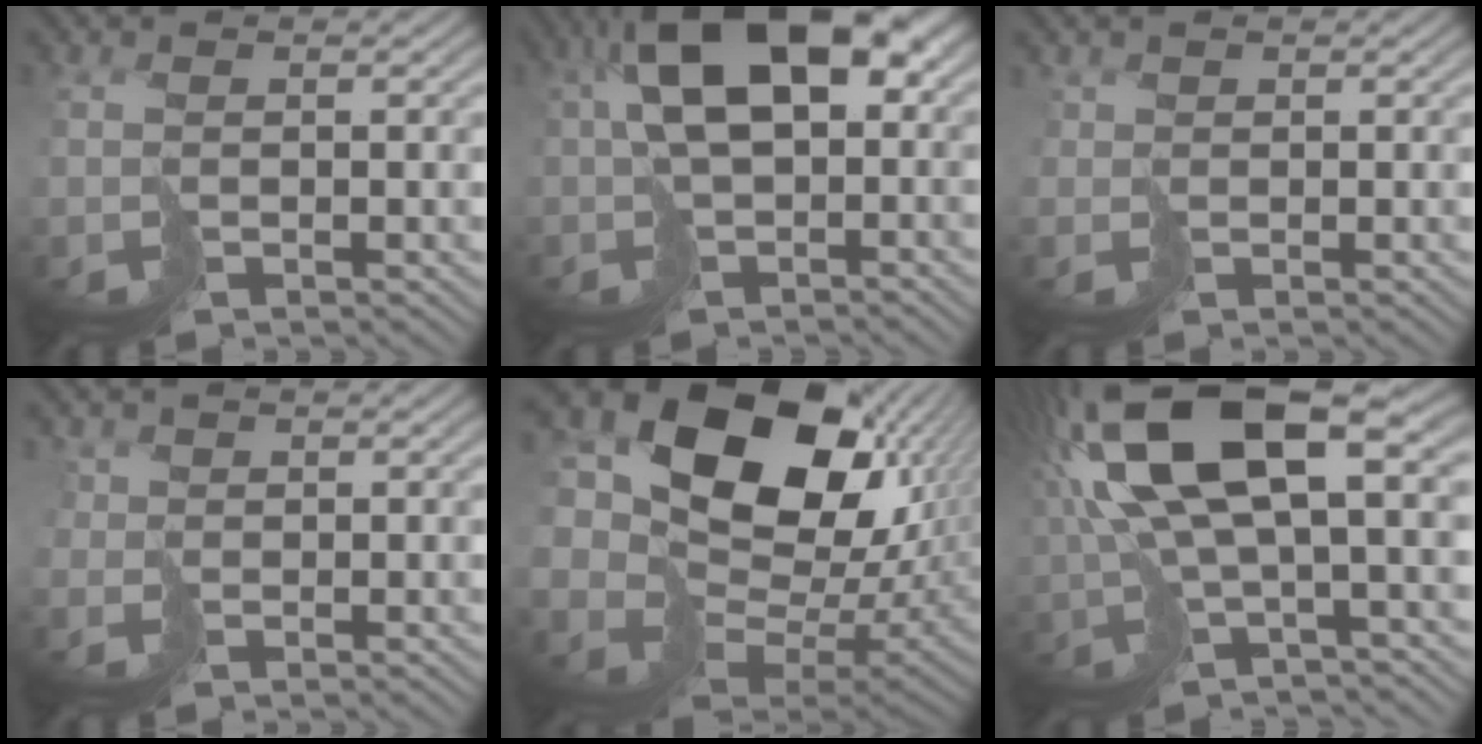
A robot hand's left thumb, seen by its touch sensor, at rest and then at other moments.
{"total": 12.9, "force": [1.4, 6.9, 10.8], "torque": [-0.184, 0.000, 0.024]}
{"total": 0.8, "force": [0.2, 0.6, -0.4], "torque": [0.007, -0.003, 0.006]}
{"total": 2.0, "force": [0.3, 1.9, 0.3], "torque": [-0.019, -0.007, 0.005]}
{"total": 21.4, "force": [7.7, 15.4, 12.7], "torque": [-0.289, 0.004, 0.161]}
{"total": 14.5, "force": [3.8, 5.0, 13.1], "torque": [-0.286, 0.011, 0.080]}